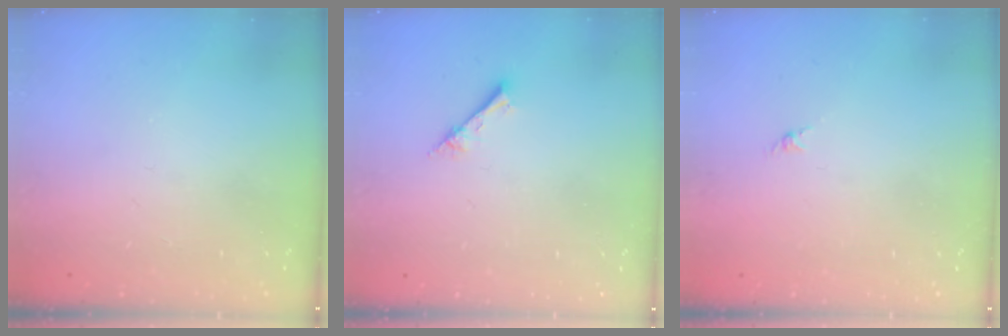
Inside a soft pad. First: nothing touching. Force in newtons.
{"total": 2.4, "press": 2.4, "slide": 0.3}
{"total": 0.0}